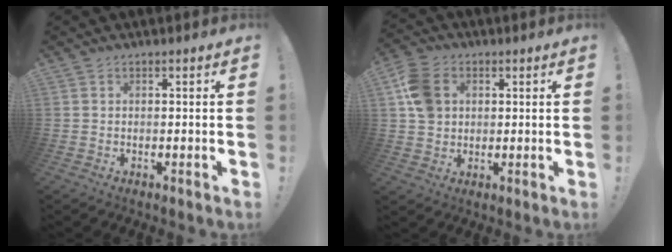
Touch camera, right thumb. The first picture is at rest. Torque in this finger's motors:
{"motor_torque": [0.82, 2.03, 0.83, 0.35, 0.03]}